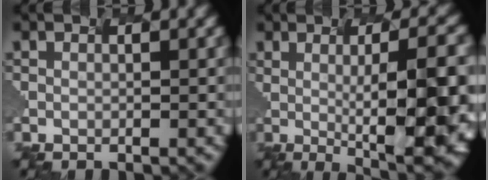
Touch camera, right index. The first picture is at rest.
{"total": 11.8, "force": [-0.7, 2.9, 11.4], "torque": [-0.129, 0.003, 0.009]}